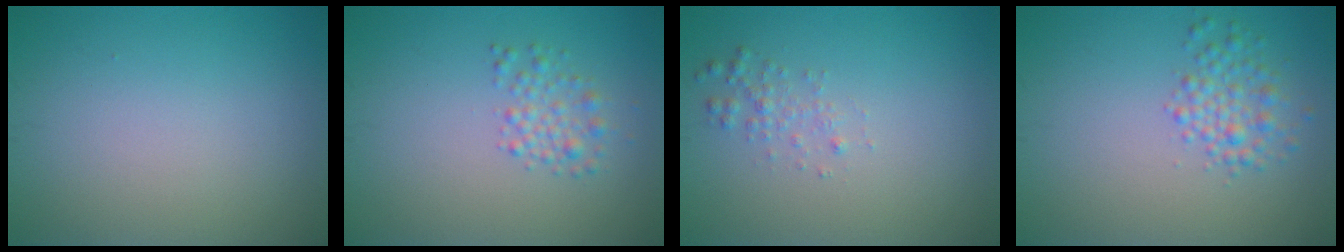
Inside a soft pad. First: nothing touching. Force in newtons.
{"total": 1.9, "press": 1.9, "slide": 0.0}
{"total": 1.3, "press": 1.3, "slide": 0.0}
{"total": 2.5, "press": 2.5, "slide": 0.0}